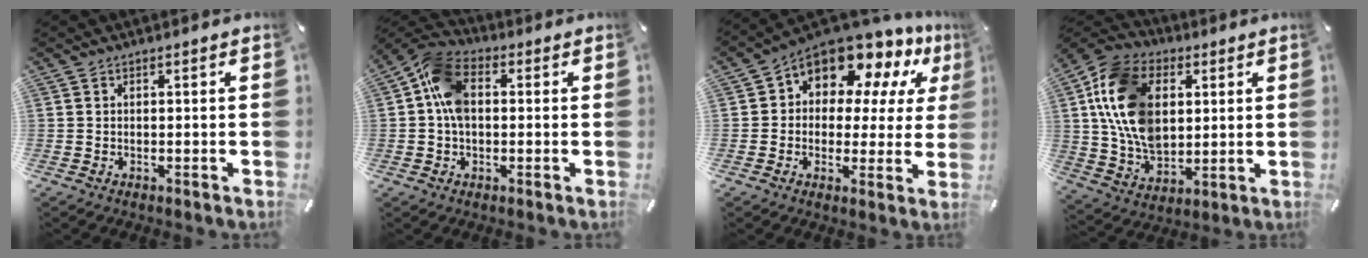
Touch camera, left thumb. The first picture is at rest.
{"total": 10.2, "force": [0.7, 7.1, 7.3], "torque": [-0.154, 0.019, 0.017]}
{"total": 11.6, "force": [8.6, 6.4, 4.4], "torque": [-0.084, -0.077, 0.157]}
{"total": 17.4, "force": [3.5, 13.0, 11.1], "torque": [-0.241, 0.008, 0.068]}